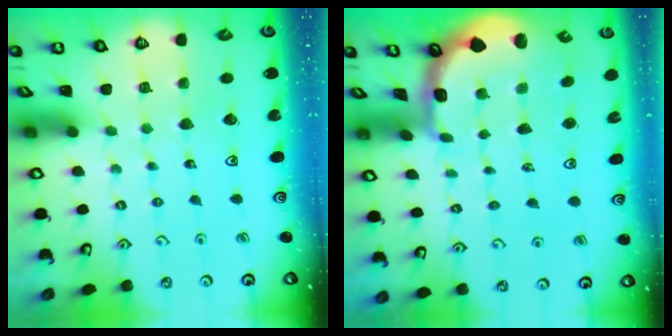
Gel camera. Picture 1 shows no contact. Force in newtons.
{"total": 1.7, "press": 1.5, "slide": 0.7}